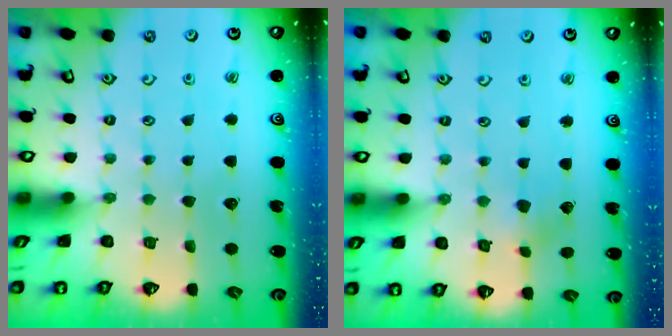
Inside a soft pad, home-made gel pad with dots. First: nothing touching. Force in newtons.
{"total": 2.7, "press": 2.7, "slide": 0.7}